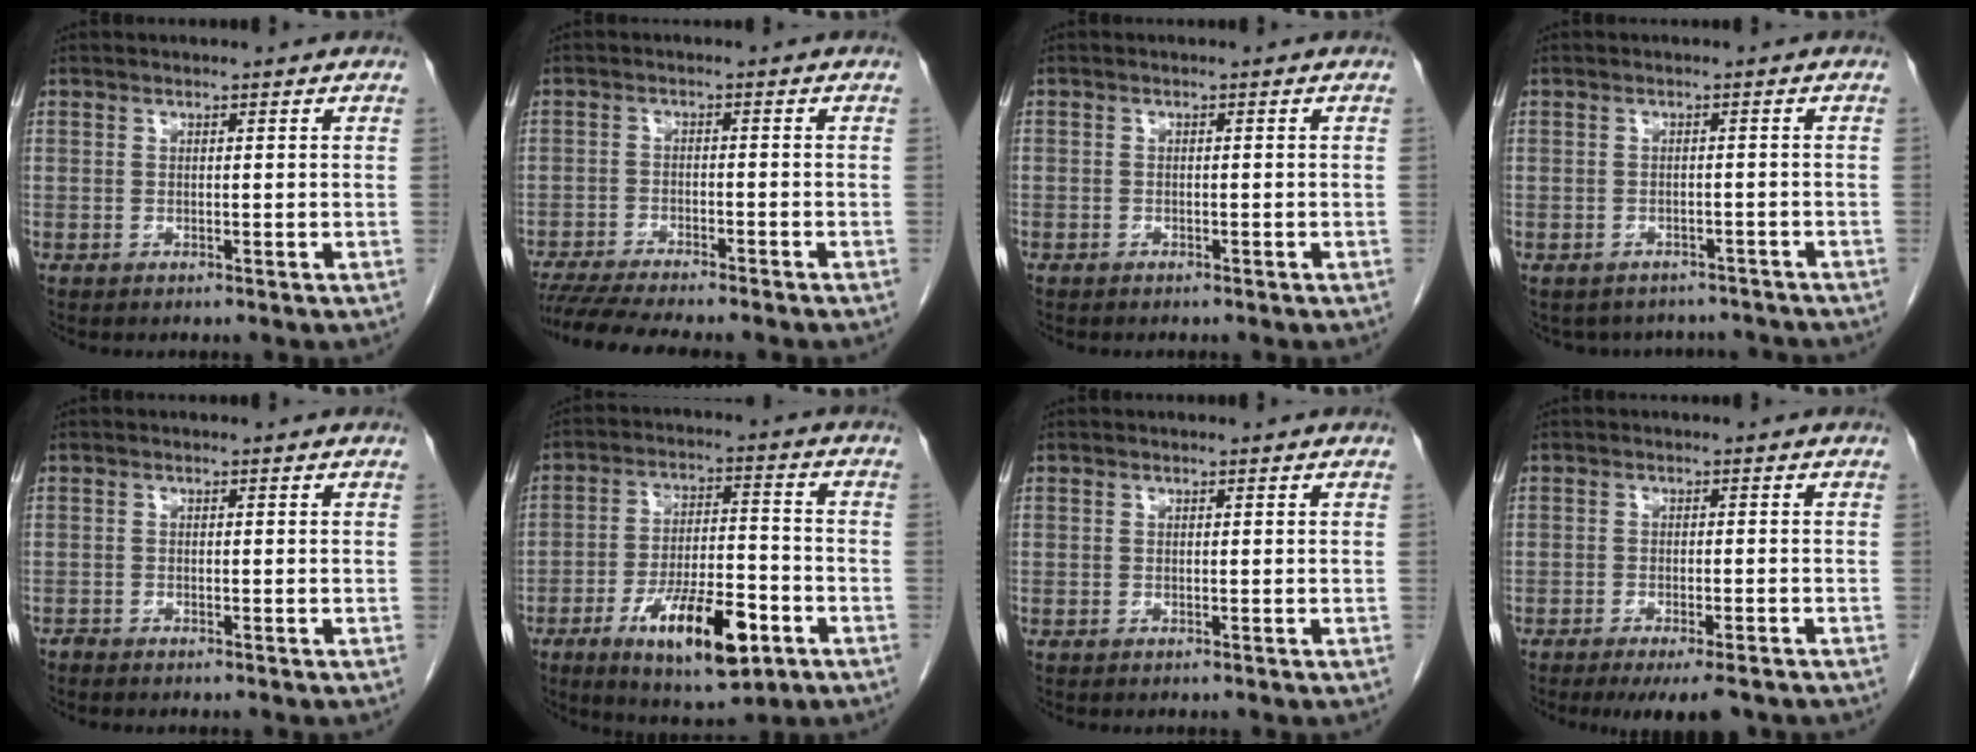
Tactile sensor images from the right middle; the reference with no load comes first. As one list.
[{"total": 11.8, "force": [-10.3, 1.1, 5.6], "torque": [-0.079, -0.013, -0.154]}, {"total": 0.7, "force": [-0.5, 0.5, 0.1], "torque": [-0.008, 0.003, -0.011]}, {"total": 8.6, "force": [-7.7, 3.7, 1.0], "torque": [-0.010, 0.018, -0.082]}, {"total": 0.6, "force": [-0.6, 0.1, -0.1], "torque": [-0.006, -0.002, -0.016]}, {"total": 13.8, "force": [-6.5, 4.1, 11.4], "torque": [-0.193, -0.005, -0.100]}, {"total": 0.0}, {"total": 7.4, "force": [-5.8, 1.4, 4.3], "torque": [-0.049, -0.009, -0.084]}]